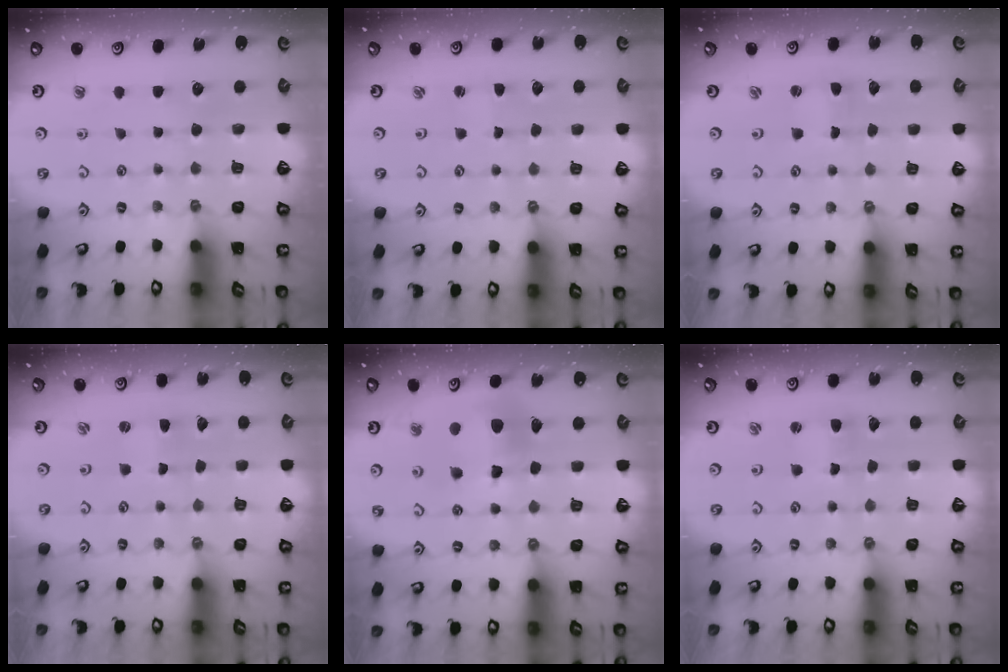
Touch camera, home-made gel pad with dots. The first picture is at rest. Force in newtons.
{"total": 0.8, "press": 0.8, "slide": 0.1}
{"total": 0.9, "press": 0.9, "slide": 0.0}
{"total": 1.2, "press": 1.2, "slide": 0.4}
{"total": 9.8, "press": 9.7, "slide": 1.2}
{"total": 1.7, "press": 1.7, "slide": 0.3}